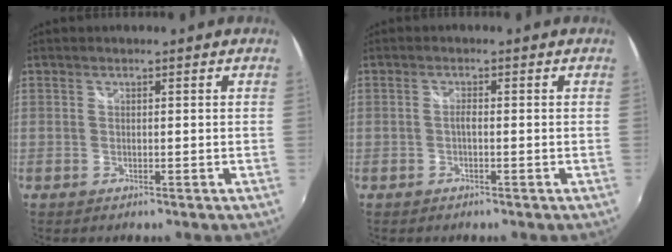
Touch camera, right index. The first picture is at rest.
{"total": 0.9, "force": [-0.3, 0.1, 0.9], "torque": [-0.019, 0.007, -0.004]}